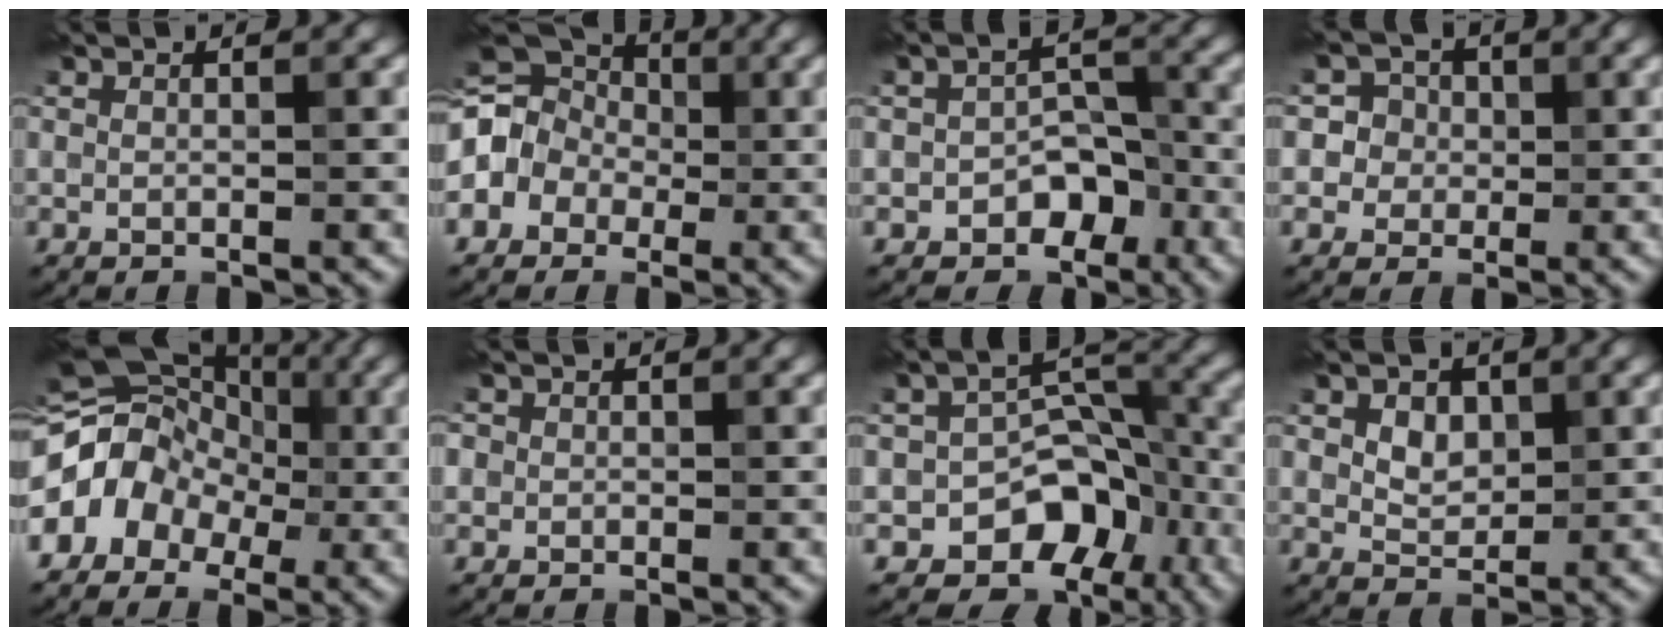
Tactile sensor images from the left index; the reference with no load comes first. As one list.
[{"total": 8.8, "force": [-0.8, 7.6, 4.4], "torque": [-0.082, 0.027, -0.057]}, {"total": 4.8, "force": [-2.6, 3.3, 2.3], "torque": [-0.013, 0.022, -0.044]}, {"total": 5.1, "force": [1.0, 4.9, 1.0], "torque": [-0.014, 0.036, -0.003]}, {"total": 7.3, "force": [-1.3, 5.9, 4.1], "torque": [-0.054, 0.027, -0.039]}, {"total": 2.0, "force": [0.6, 1.8, 0.6], "torque": [0.006, 0.011, -0.017]}, {"total": 8.1, "force": [-4.3, 5.8, 3.6], "torque": [-0.027, 0.024, -0.069]}, {"total": 2.7, "force": [0.8, 1.9, 1.7], "torque": [-0.032, 0.002, 0.013]}]